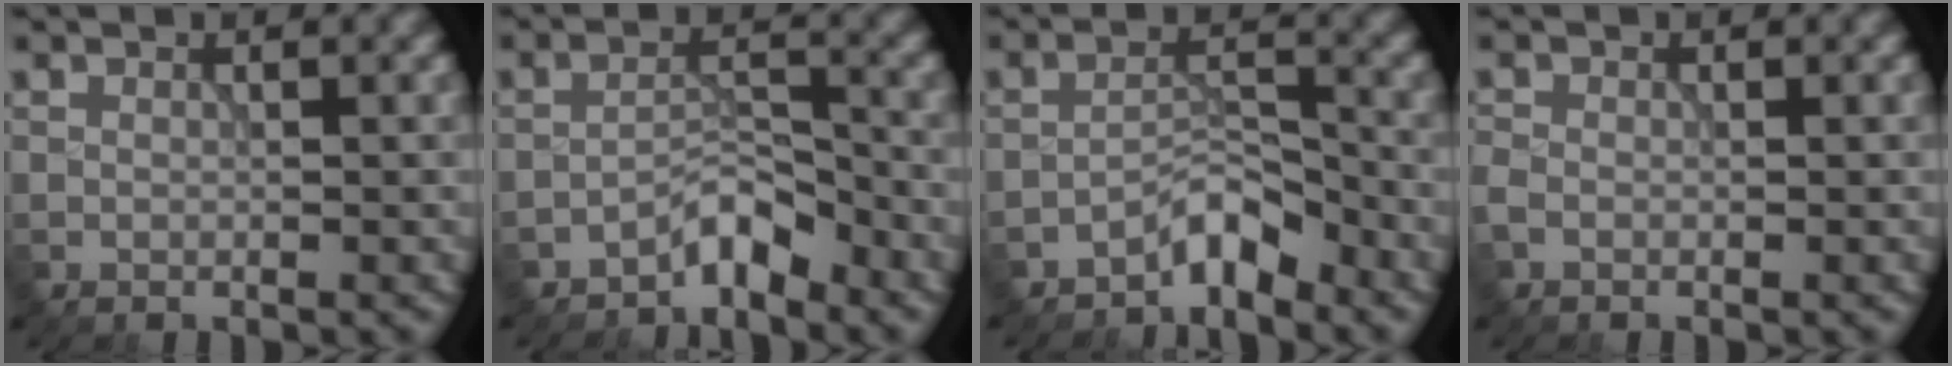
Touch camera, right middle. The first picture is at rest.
{"total": 2.8, "force": [-2.4, 0.6, 1.2], "torque": [-0.015, 0.017, -0.045]}
{"total": 2.9, "force": [-2.5, 0.7, 1.3], "torque": [-0.017, 0.018, -0.048]}
{"total": 1.1, "force": [-0.6, 0.8, 0.5], "torque": [-0.014, 0.001, -0.017]}